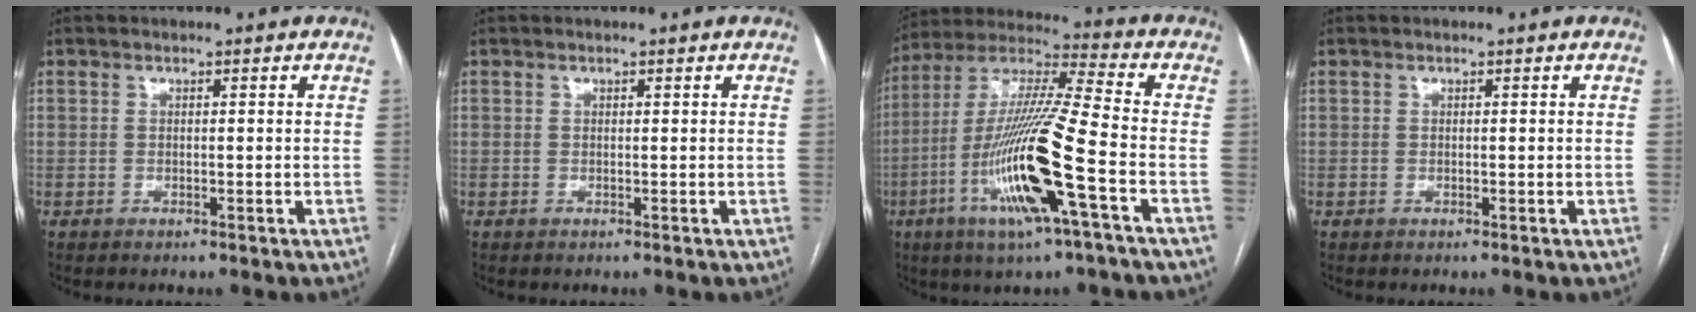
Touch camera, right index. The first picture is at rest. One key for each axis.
{"total": 0.0}
{"total": 18.3, "fx": -6.2, "fy": 0.2, "fz": 17.2, "tx": -0.351, "ty": -0.015, "tz": -0.122}
{"total": 0.0}